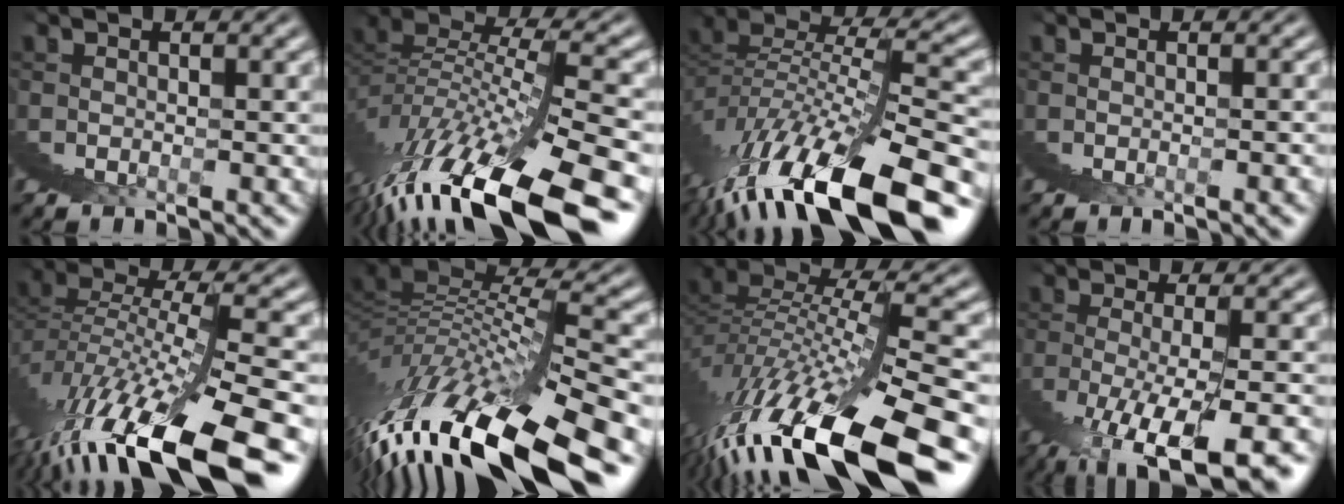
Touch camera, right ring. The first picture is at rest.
{"total": 8.6, "force": [1.6, 2.1, 8.2], "torque": [-0.135, 0.008, 0.027]}
{"total": 8.0, "force": [1.1, 2.0, 7.6], "torque": [-0.124, 0.008, 0.017]}
{"total": 1.0, "force": [0.3, -0.9, -0.3], "torque": [0.006, 0.006, 0.004]}
{"total": 7.4, "force": [1.9, 1.7, 7.0], "torque": [-0.130, 0.004, 0.035]}
{"total": 9.1, "force": [0.6, 2.9, 8.6], "torque": [-0.140, 0.006, 0.004]}
{"total": 9.5, "force": [2.1, 2.6, 8.9], "torque": [-0.146, 0.010, 0.035]}
{"total": 3.4, "force": [-0.7, 0.5, 3.3], "torque": [-0.071, -0.005, -0.007]}